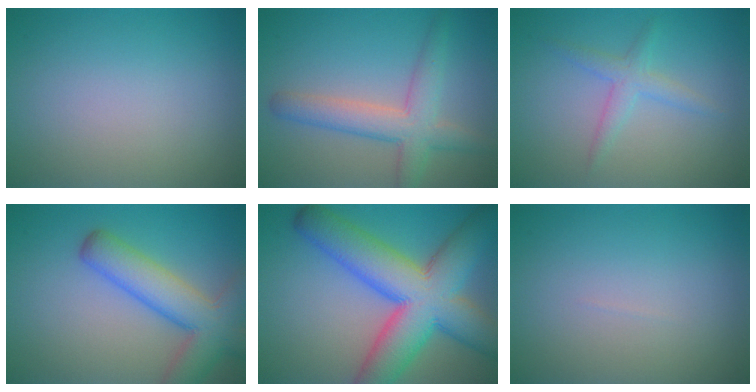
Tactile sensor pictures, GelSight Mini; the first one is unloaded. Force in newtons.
{"total": 4.7, "press": 4.7, "slide": 0.2}
{"total": 2.1, "press": 2.1, "slide": 0.1}
{"total": 6.9, "press": 6.9, "slide": 0.4}
{"total": 12.1, "press": 12.1, "slide": 0.4}
{"total": 0.0}